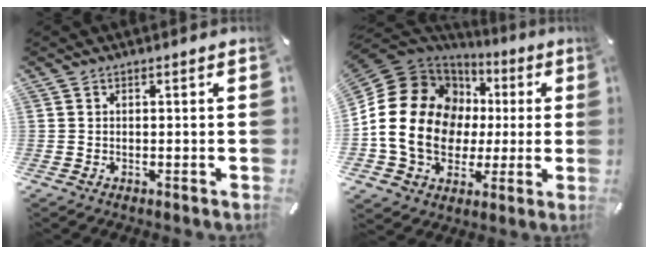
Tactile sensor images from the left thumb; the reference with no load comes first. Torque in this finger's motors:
{"motor_torque": [1.21, 2.73, 2.77, 0.00, 0.49]}